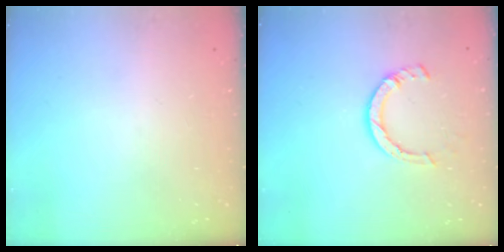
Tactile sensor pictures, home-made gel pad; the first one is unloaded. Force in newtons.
{"total": 6.7, "press": 6.7, "slide": 0.9}